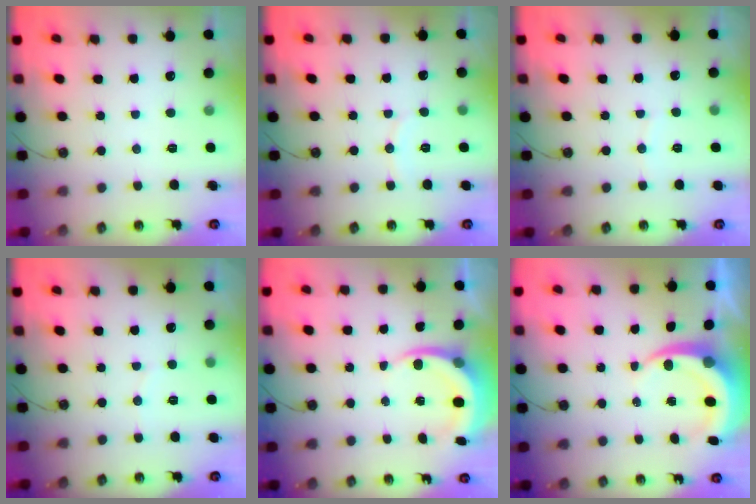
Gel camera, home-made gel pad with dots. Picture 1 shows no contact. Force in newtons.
{"total": 4.2, "press": 4.1, "slide": 0.6}
{"total": 2.5, "press": 2.5, "slide": 0.4}
{"total": 2.3, "press": 2.0, "slide": 1.0}
{"total": 8.7, "press": 8.6, "slide": 0.7}
{"total": 6.7, "press": 6.6, "slide": 0.8}